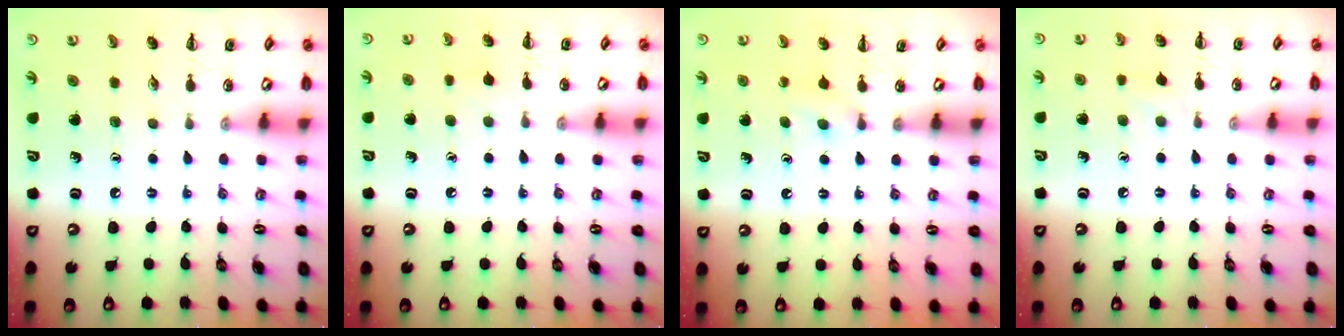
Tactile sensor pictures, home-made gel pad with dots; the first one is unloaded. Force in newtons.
{"total": 6.1, "press": 5.8, "slide": 1.9}
{"total": 4.1, "press": 3.8, "slide": 1.4}
{"total": 4.8, "press": 4.4, "slide": 1.8}